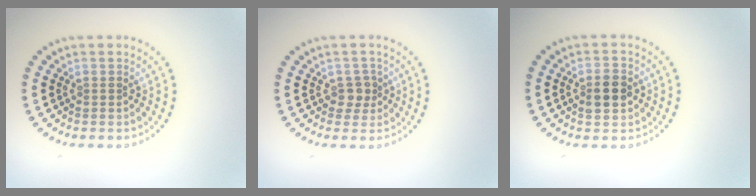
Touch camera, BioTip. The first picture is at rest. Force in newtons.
{"total": 1.6, "press": 1.4, "slide": 0.8}
{"total": 2.9, "press": 2.9, "slide": 0.2}